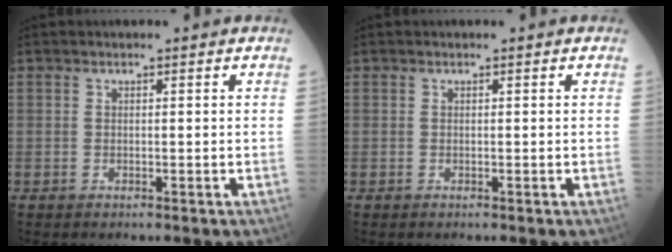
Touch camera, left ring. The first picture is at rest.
{"total": 0.0}